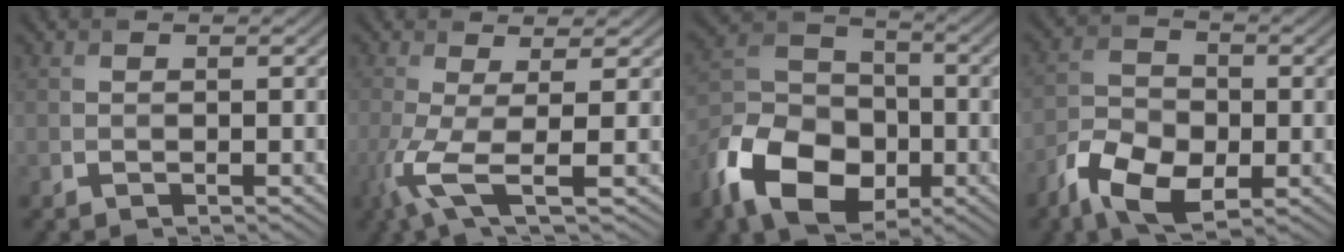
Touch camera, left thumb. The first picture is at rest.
{"total": 5.9, "force": [-1.6, 1.1, 5.6], "torque": [-0.120, -0.009, -0.041]}
{"total": 13.8, "force": [-6.5, 9.1, 8.0], "torque": [-0.189, -0.022, -0.146]}
{"total": 8.5, "force": [-4.4, 4.9, 5.4], "torque": [-0.117, -0.012, -0.090]}